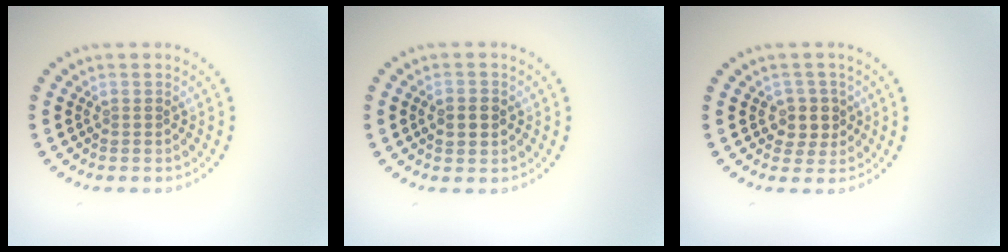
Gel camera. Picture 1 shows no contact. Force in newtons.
{"total": 2.2, "press": 2.1, "slide": 0.3}
{"total": 2.5, "press": 2.1, "slide": 1.2}